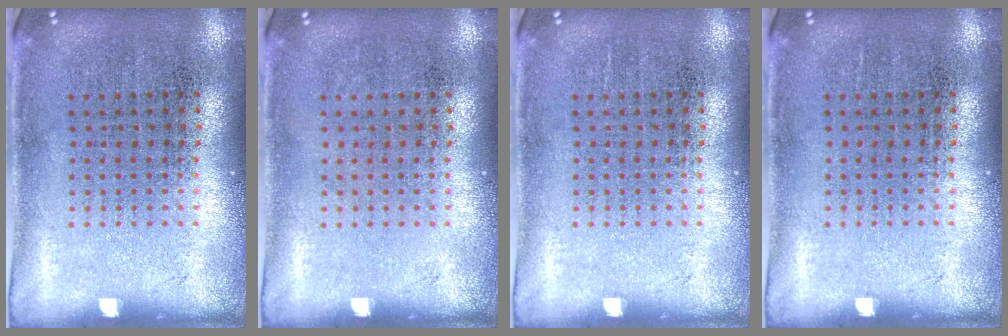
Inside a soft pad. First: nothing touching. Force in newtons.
{"total": 0.0}
{"total": 0.0}
{"total": 0.0}